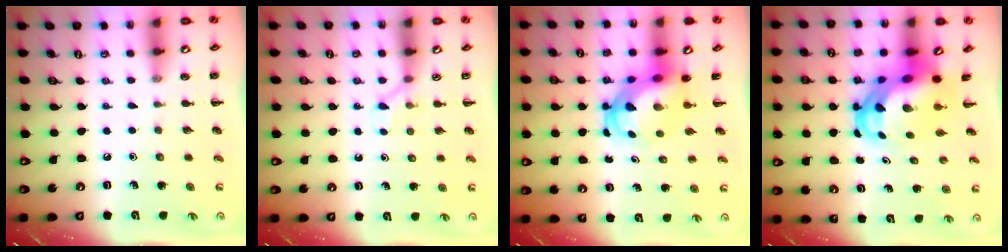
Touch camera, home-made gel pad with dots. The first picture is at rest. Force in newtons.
{"total": 2.6, "press": 2.5, "slide": 0.9}
{"total": 4.9, "press": 4.8, "slide": 1.0}
{"total": 8.8, "press": 8.5, "slide": 2.5}